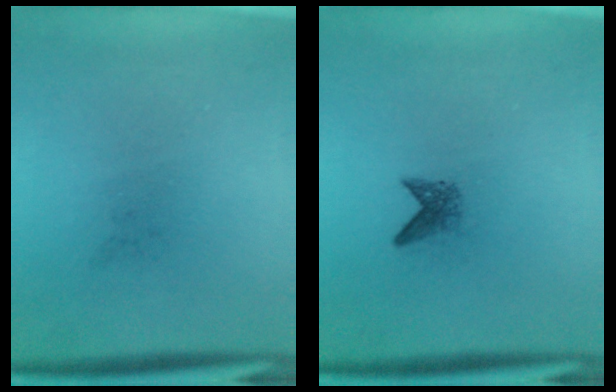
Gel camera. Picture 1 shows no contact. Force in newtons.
{"total": 1.6}